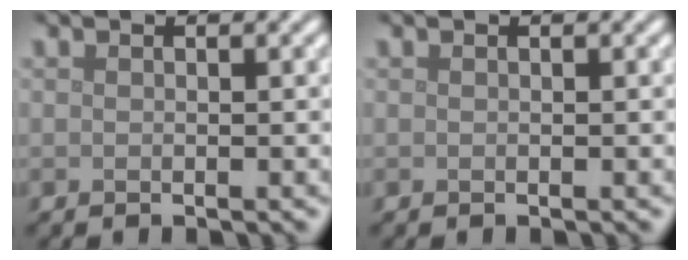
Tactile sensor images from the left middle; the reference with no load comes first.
{"total": 0.0}